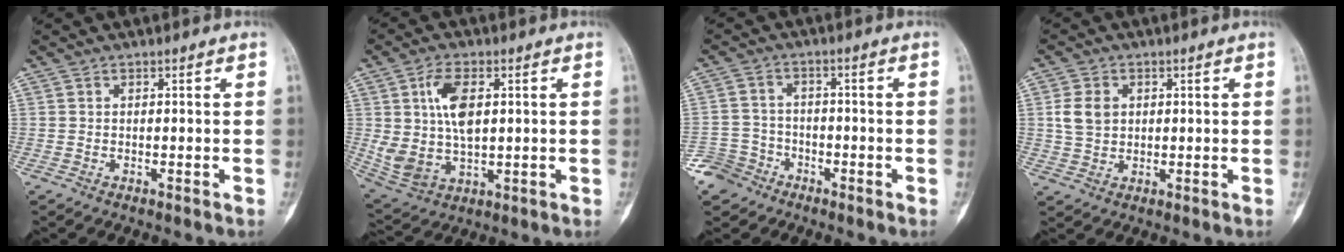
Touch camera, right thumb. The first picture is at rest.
{"total": 11.8, "force": [2.4, 6.6, 9.4], "torque": [-0.184, -0.007, 0.058]}
{"total": 6.1, "force": [-4.2, 4.5, 0.2], "torque": [0.016, 0.025, -0.084]}
{"total": 5.1, "force": [1.0, 4.0, 3.0], "torque": [-0.051, 0.000, 0.022]}